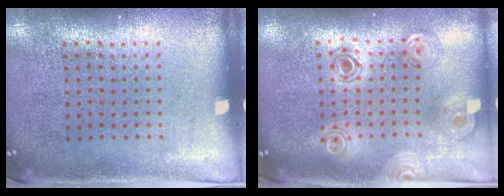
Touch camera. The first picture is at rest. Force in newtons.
{"total": 1.0, "press": 1.0, "slide": 0.2}